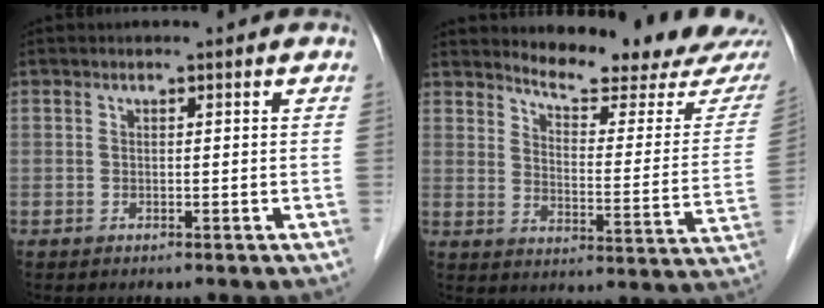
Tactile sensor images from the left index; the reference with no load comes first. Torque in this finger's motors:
{"motor_torque": [0.21, -0.29, 0.30, 0.04]}